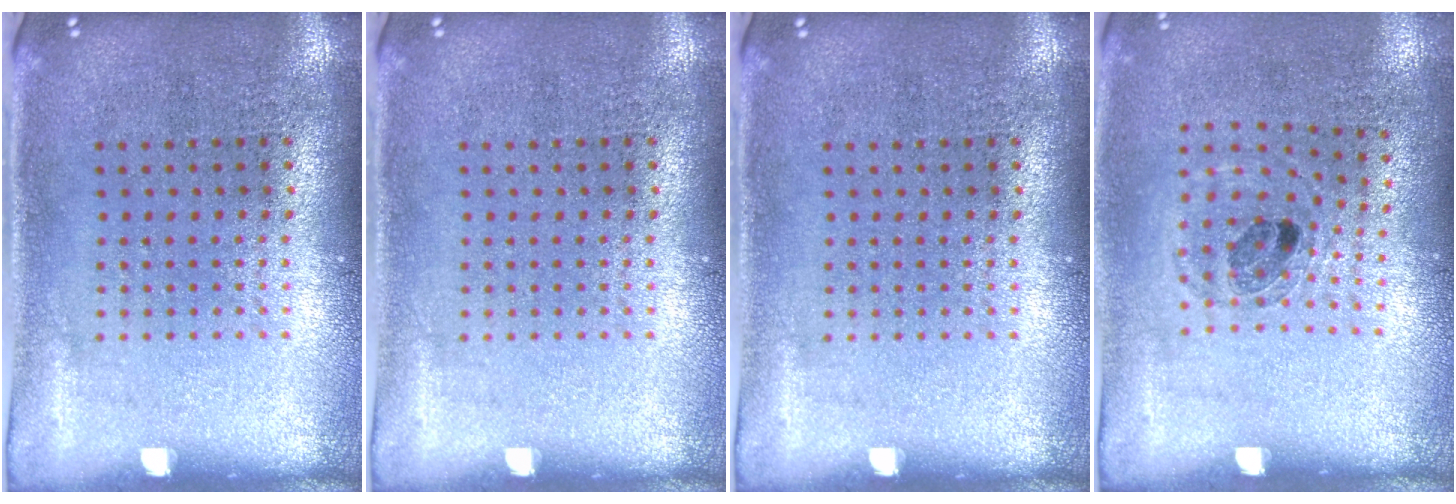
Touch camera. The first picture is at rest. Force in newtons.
{"total": 0.0}
{"total": 0.0}
{"total": 0.8, "press": 0.8, "slide": 0.2}